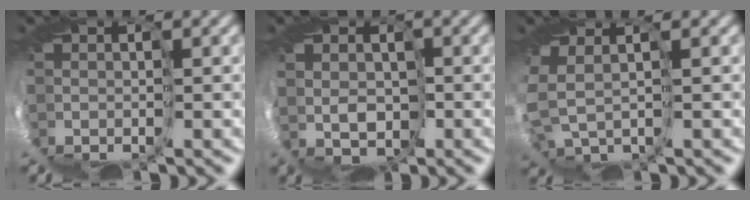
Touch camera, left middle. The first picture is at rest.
{"total": 2.1, "force": [1.9, 0.8, -0.1], "torque": [-0.005, 0.003, 0.032]}
{"total": 1.9, "force": [1.9, -0.1, 0.2], "torque": [-0.024, -0.011, 0.038]}